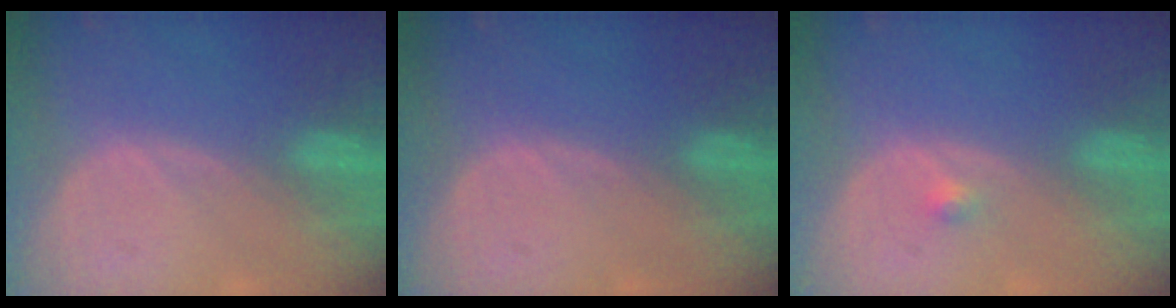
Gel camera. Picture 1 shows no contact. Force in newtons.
{"total": 0.0}
{"total": 1.1, "press": 0.9, "slide": 0.5}